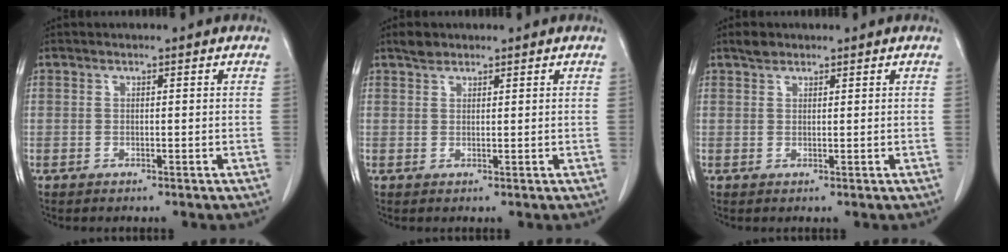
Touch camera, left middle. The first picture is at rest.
{"total": 1.6, "force": [1.4, 0.8, 0.4], "torque": [-0.011, 0.003, 0.024]}
{"total": 1.5, "force": [1.2, 0.7, 0.4], "torque": [-0.010, 0.004, 0.021]}